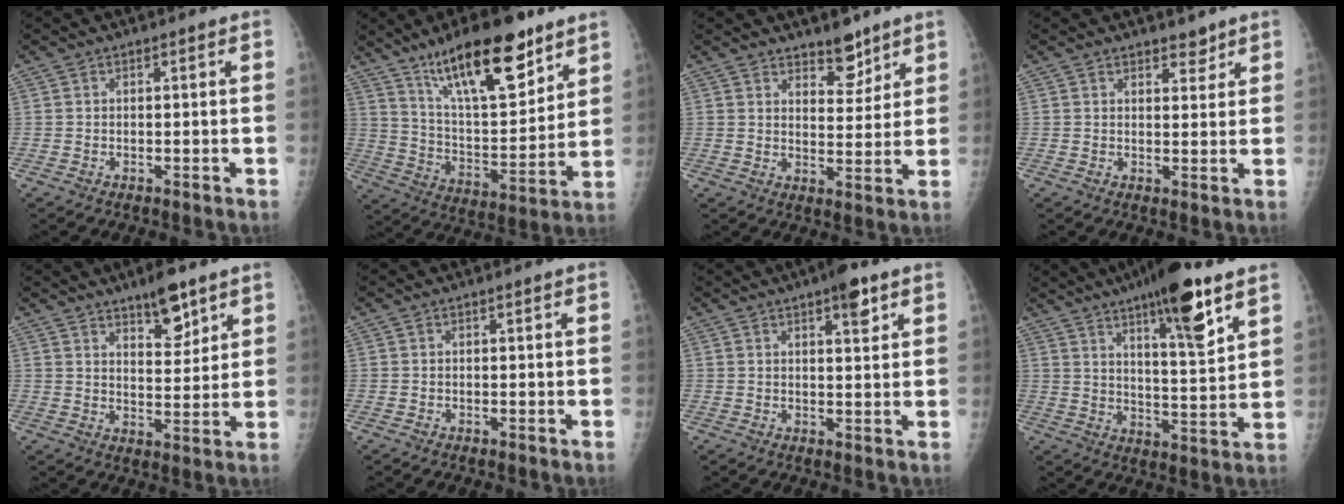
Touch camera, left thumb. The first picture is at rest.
{"total": 20.8, "force": [13.4, 6.8, 14.4], "torque": [-0.199, -0.069, 0.233]}
{"total": 6.1, "force": [4.7, 2.8, 2.7], "torque": [-0.013, -0.036, 0.074]}
{"total": 2.9, "force": [2.3, 1.4, 1.1], "torque": [0.002, -0.016, 0.033]}
{"total": 8.1, "force": [5.5, 2.9, 5.1], "torque": [-0.057, -0.038, 0.086]}
{"total": 0.0}
{"total": 4.9, "force": [2.9, 1.5, 3.7], "torque": [-0.041, -0.013, 0.038]}
{"total": 15.4, "force": [9.1, 3.1, 11.9], "torque": [-0.172, -0.047, 0.144]}